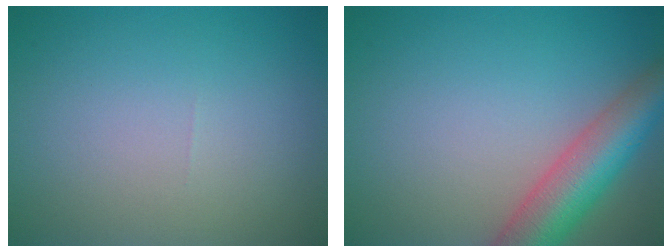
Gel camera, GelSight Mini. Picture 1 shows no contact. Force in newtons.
{"total": 6.9, "press": 6.9, "slide": 0.3}